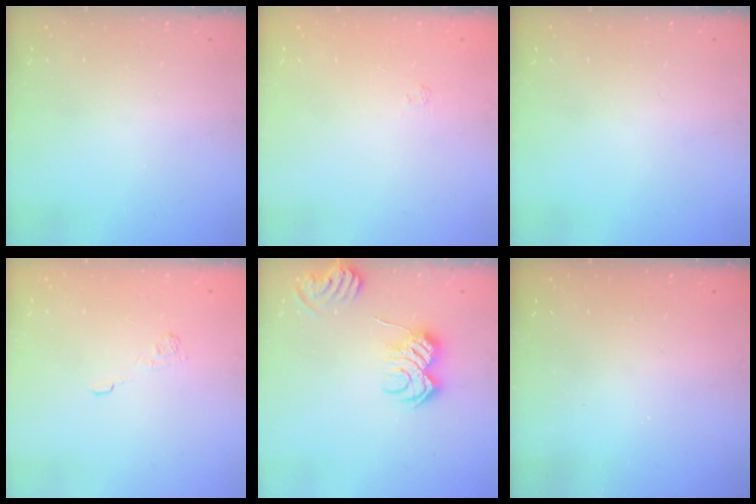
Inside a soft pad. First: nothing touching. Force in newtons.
{"total": 1.7, "press": 1.2, "slide": 1.1}
{"total": 0.0}
{"total": 2.3, "press": 1.8, "slide": 1.3}
{"total": 9.6, "press": 9.6, "slide": 0.5}
{"total": 2.3, "press": 2.2, "slide": 0.7}